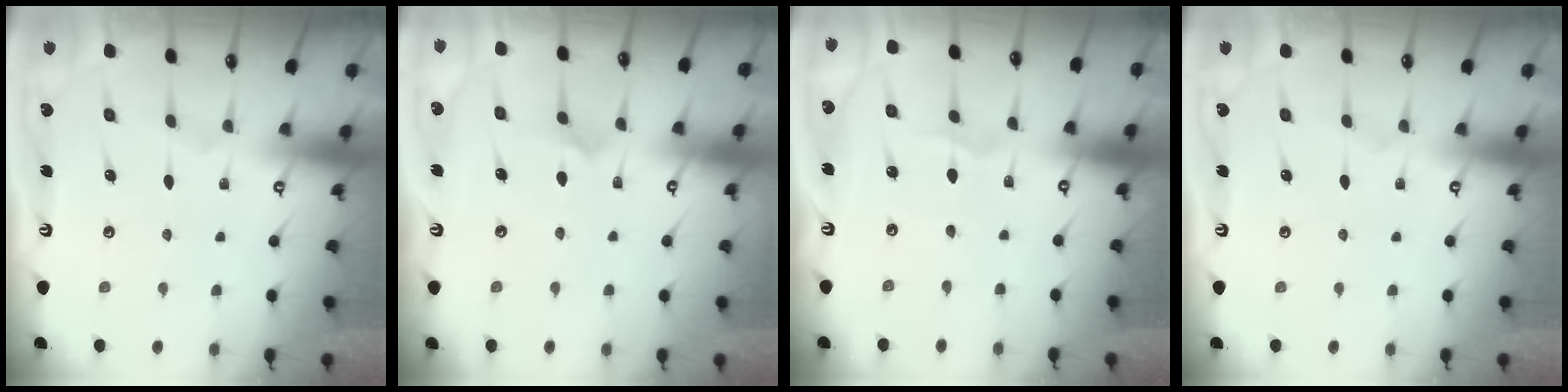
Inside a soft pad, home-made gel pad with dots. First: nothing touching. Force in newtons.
{"total": 4.4, "press": 4.4, "slide": 0.3}
{"total": 1.3, "press": 1.3, "slide": 0.1}
{"total": 0.0}